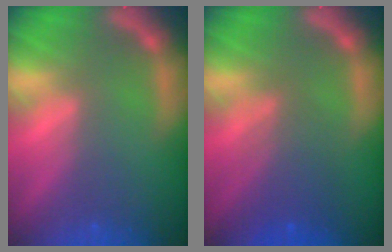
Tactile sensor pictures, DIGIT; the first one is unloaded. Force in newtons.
{"total": 4.1}